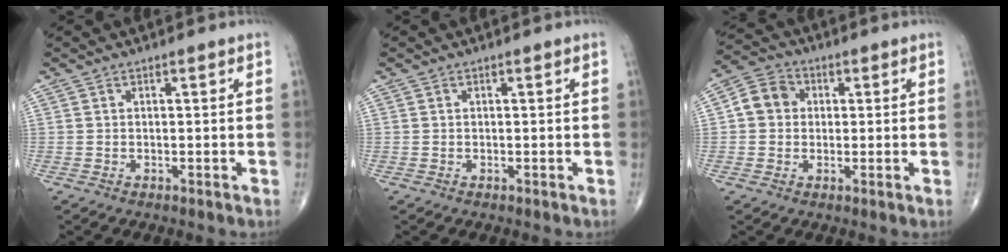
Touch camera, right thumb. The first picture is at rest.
{"total": 0.0}
{"total": 6.5, "force": [0.7, 5.7, 3.1], "torque": [-0.043, 0.015, 0.000]}